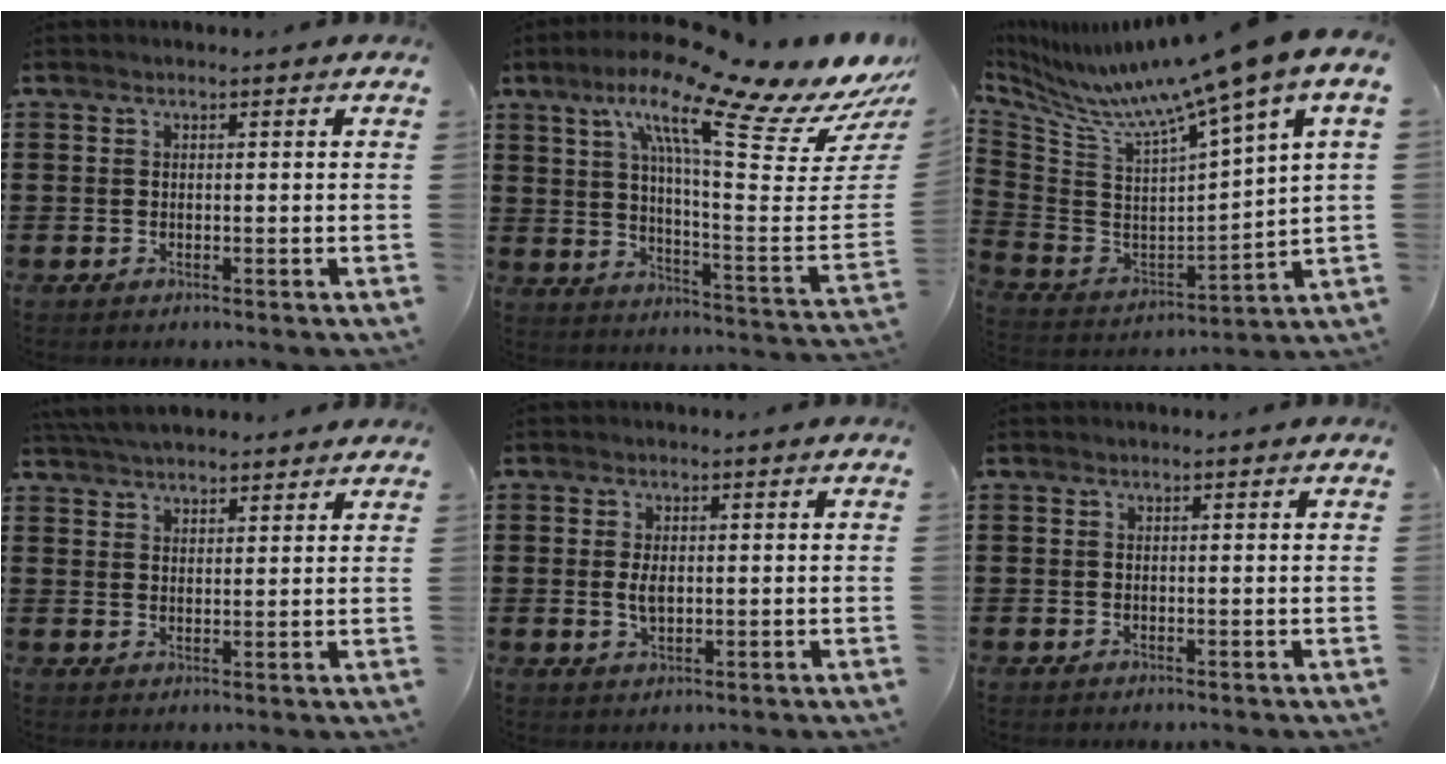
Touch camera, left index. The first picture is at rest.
{"total": 16.6, "force": [10.0, 2.7, 13.0], "torque": [-0.245, -0.063, 0.156]}
{"total": 9.6, "force": [7.6, -2.1, 5.5], "torque": [-0.135, -0.073, 0.109]}
{"total": 4.9, "force": [4.7, 0.6, 1.2], "torque": [-0.036, -0.008, 0.090]}
{"total": 3.1, "force": [0.1, 1.5, 2.6], "torque": [-0.060, 0.002, -0.001]}
{"total": 0.0}